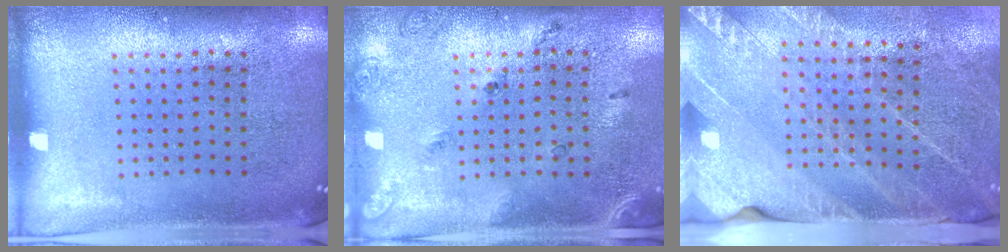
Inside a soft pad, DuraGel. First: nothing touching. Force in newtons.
{"total": 1.7, "press": 1.1, "slide": 1.3}
{"total": 2.7, "press": 2.6, "slide": 0.7}